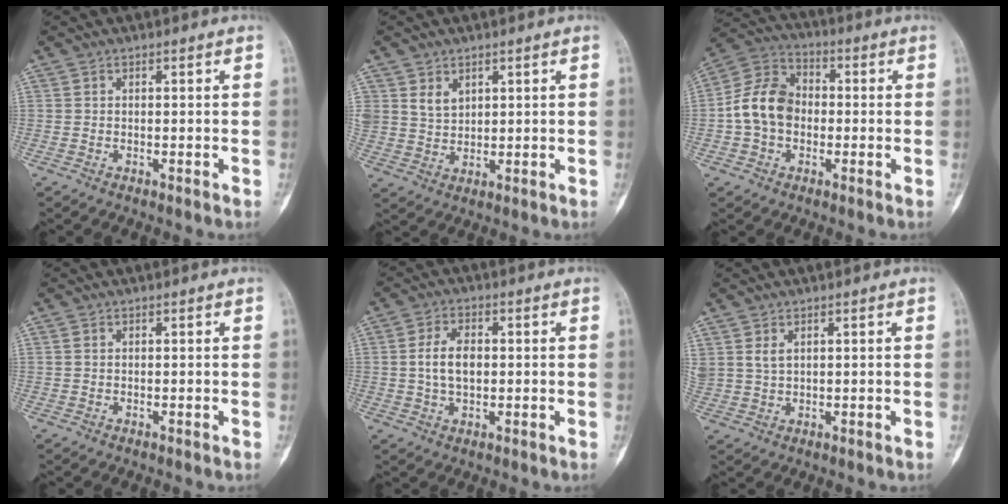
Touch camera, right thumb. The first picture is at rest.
{"total": 4.2, "force": [2.3, 3.0, 1.8], "torque": [-0.017, -0.019, 0.051]}
{"total": 11.3, "force": [-0.9, 8.6, 7.2], "torque": [-0.122, 0.035, -0.030]}
{"total": 0.7, "force": [0.3, 0.5, 0.4], "torque": [-0.010, 0.003, 0.006]}
{"total": 6.3, "force": [0.4, 3.8, 5.0], "torque": [-0.093, 0.007, 0.009]}
{"total": 2.8, "force": [1.4, 1.6, 1.8], "torque": [-0.039, -0.003, 0.038]}